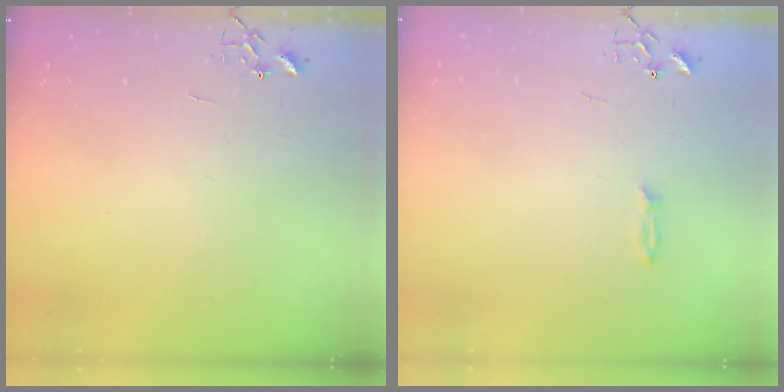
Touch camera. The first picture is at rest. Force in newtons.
{"total": 2.7, "press": 2.7, "slide": 0.4}